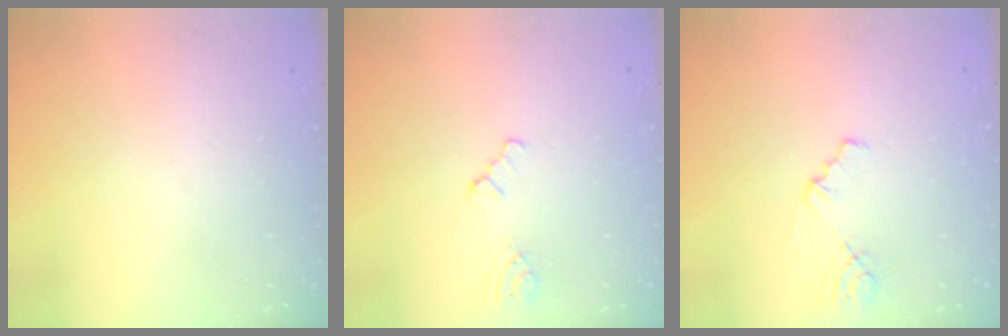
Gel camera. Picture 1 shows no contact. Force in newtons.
{"total": 1.1, "press": 1.1, "slide": 0.3}
{"total": 1.1, "press": 1.0, "slide": 0.2}